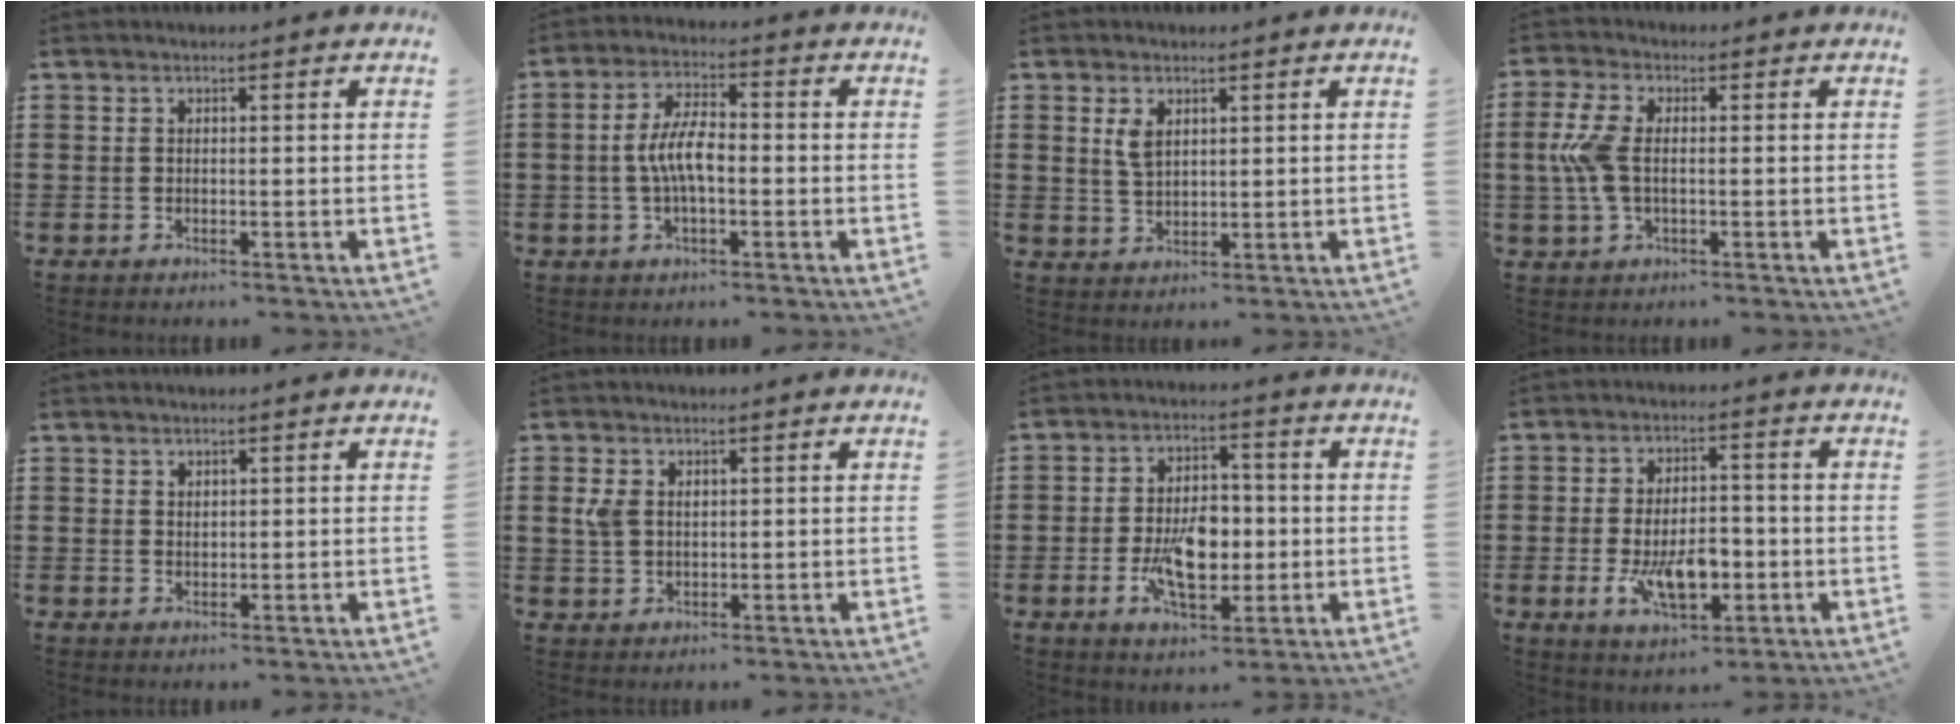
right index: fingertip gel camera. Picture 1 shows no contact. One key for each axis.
{"total": 6.6, "fx": -0.8, "fy": 2.6, "fz": 6.0, "tx": -0.126, "ty": 0.002, "tz": -0.019}
{"total": 3.2, "fx": 1.4, "fy": 1.7, "fz": 2.3, "tx": -0.051, "ty": 0.005, "tz": 0.025}
{"total": 6.5, "fx": -0.1, "fy": 3.3, "fz": 5.6, "tx": -0.150, "ty": -0.005, "tz": -0.014}
{"total": 1.1, "fx": 0.9, "fy": 0.6, "fz": 0.2, "tx": -0.004, "ty": 0.001, "tz": 0.019}
{"total": 3.2, "fx": 1.0, "fy": 2.2, "fz": 2.1, "tx": -0.055, "ty": 0.007, "tz": 0.015}
{"total": 9.1, "fx": -1.6, "fy": 4.9, "fz": 7.5, "tx": -0.146, "ty": -0.005, "tz": -0.037}
{"total": 8.8, "fx": -2.3, "fy": 4.4, "fz": 7.2, "tx": -0.128, "ty": -0.004, "tz": -0.043}